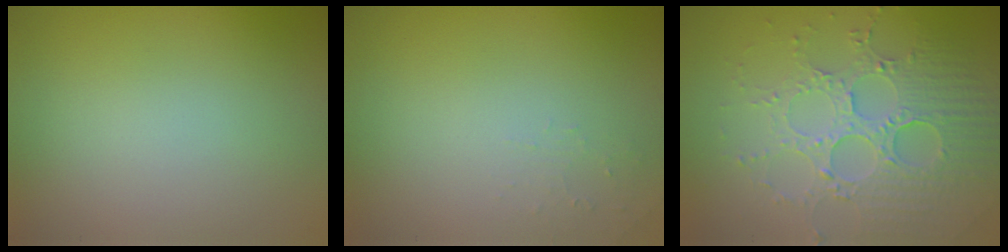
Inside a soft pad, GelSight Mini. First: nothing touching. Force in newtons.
{"total": 0.9, "press": 0.9, "slide": 0.2}
{"total": 5.2, "press": 4.6, "slide": 2.3}